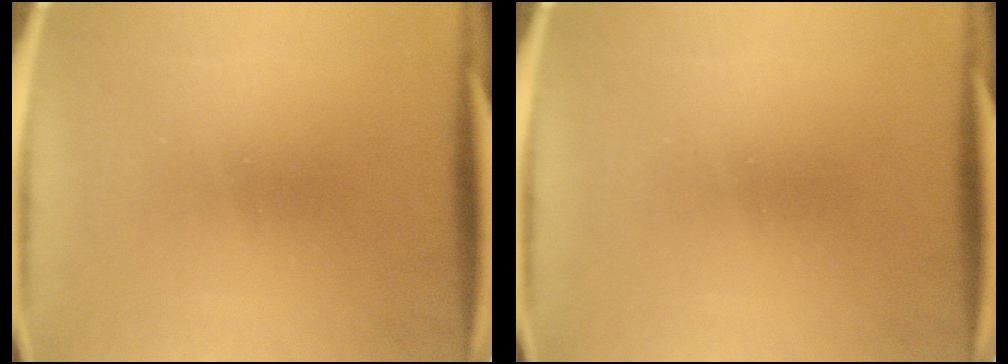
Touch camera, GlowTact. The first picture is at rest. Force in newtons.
{"total": 0.0}